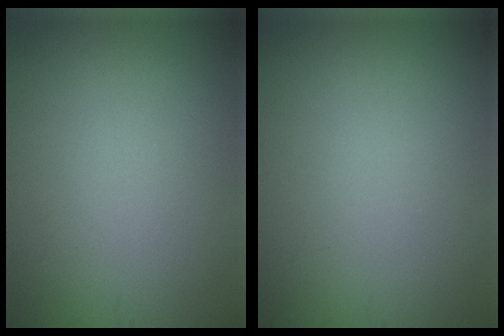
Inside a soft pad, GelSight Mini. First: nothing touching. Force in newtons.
{"total": 0.0}